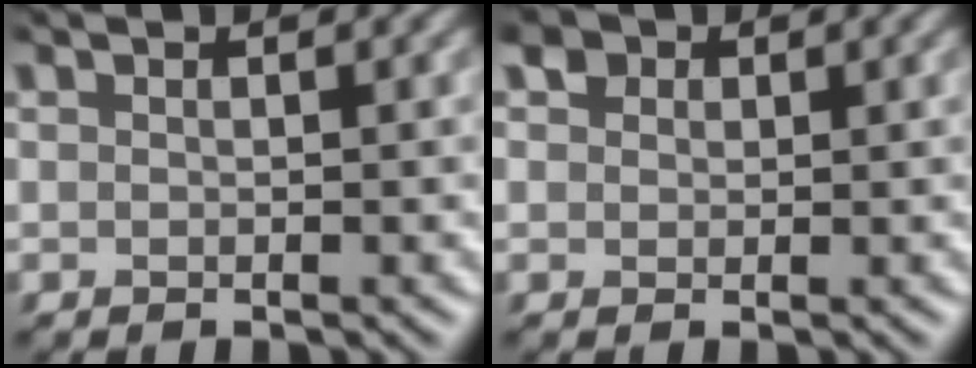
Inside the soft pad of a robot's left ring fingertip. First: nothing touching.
{"total": 2.9, "force": [1.6, 2.0, 1.4], "torque": [-0.039, 0.008, 0.023]}